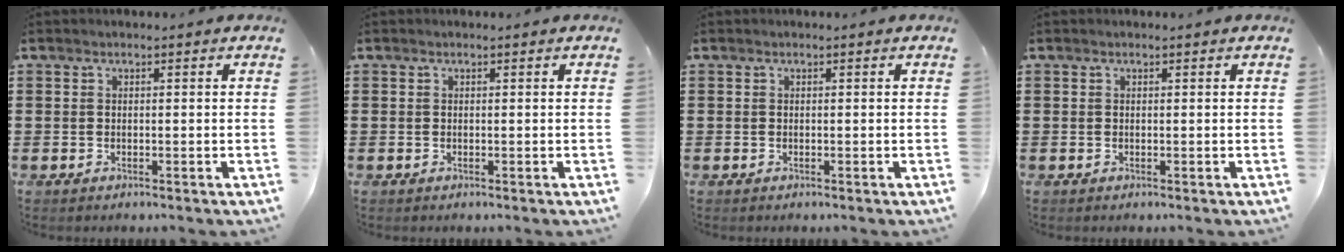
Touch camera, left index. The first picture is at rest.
{"total": 0.0}
{"total": 0.0}
{"total": 0.0}